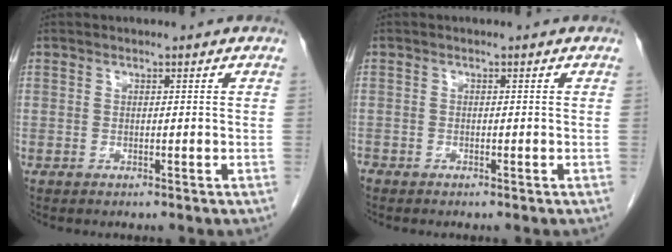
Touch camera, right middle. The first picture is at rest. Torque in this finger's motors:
{"motor_torque": [1.11, -1.03, 1.00, 0.21]}